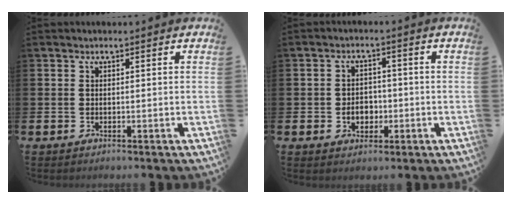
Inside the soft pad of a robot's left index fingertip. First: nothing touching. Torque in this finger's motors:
{"motor_torque": [0.60, 0.08, 0.08, 0.07]}